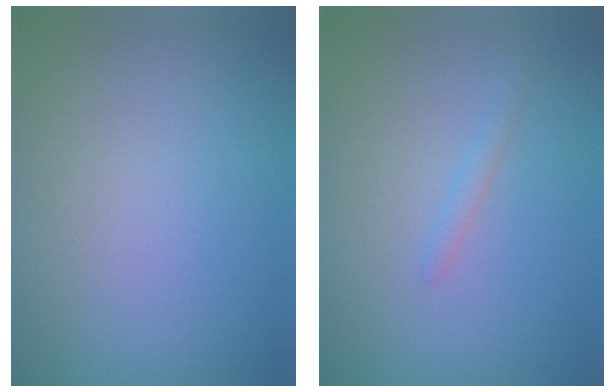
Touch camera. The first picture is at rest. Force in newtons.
{"total": 0.7, "press": 0.7, "slide": 0.0}